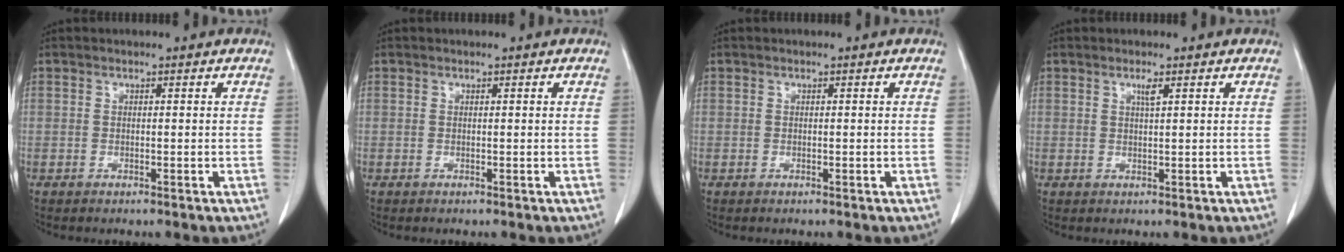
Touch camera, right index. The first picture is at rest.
{"total": 0.0}
{"total": 0.0}
{"total": 1.3, "force": [0.7, -0.1, 1.1], "torque": [-0.023, -0.001, 0.013]}